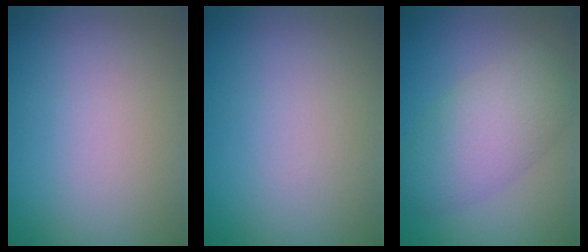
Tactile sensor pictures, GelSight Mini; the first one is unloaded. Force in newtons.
{"total": 0.0}
{"total": 5.0, "press": 5.0, "slide": 0.2}